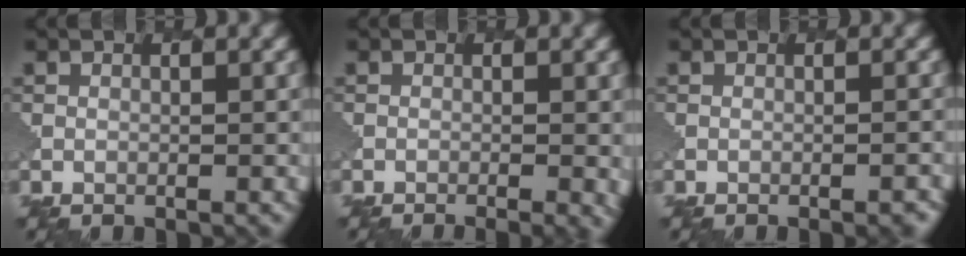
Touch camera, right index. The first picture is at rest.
{"total": 3.4, "force": [-1.0, 1.5, 2.9], "torque": [-0.018, 0.004, -0.005]}
{"total": 1.7, "force": [-0.9, 0.7, 1.2], "torque": [0.006, 0.014, -0.009]}